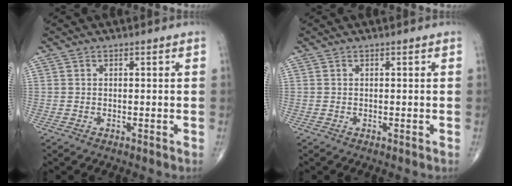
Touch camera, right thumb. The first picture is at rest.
{"total": 0.0}